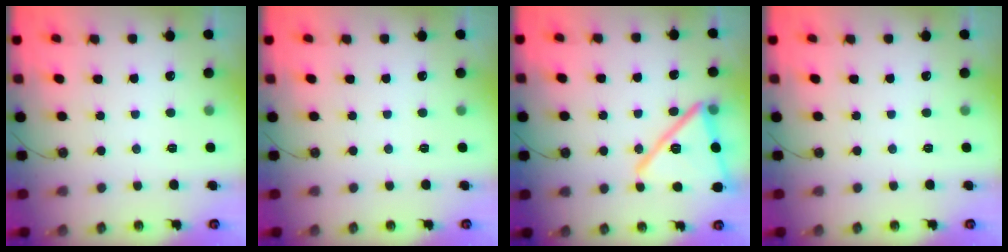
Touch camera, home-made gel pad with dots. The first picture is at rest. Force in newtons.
{"total": 0.0}
{"total": 19.5, "press": 19.4, "slide": 1.5}
{"total": 0.0}